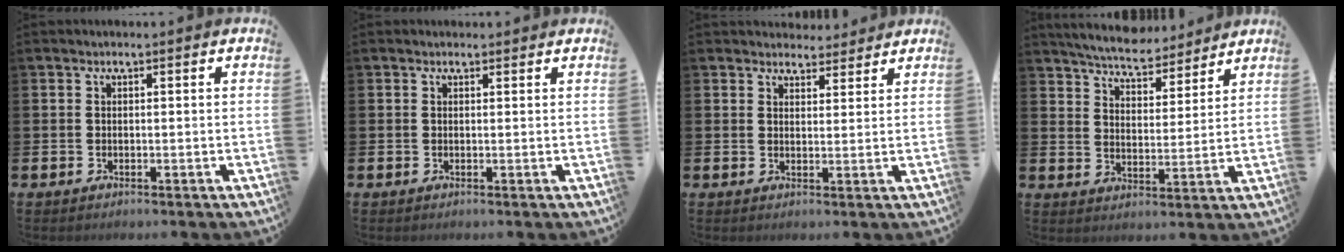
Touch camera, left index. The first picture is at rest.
{"total": 0.5, "force": [0.4, 0.3, 0.2], "torque": [0.006, 0.000, 0.005]}
{"total": 3.5, "force": [3.3, 1.2, -0.3], "torque": [0.005, -0.015, 0.060]}
{"total": 6.1, "force": [5.9, 1.3, 1.0], "torque": [-0.042, -0.039, 0.104]}